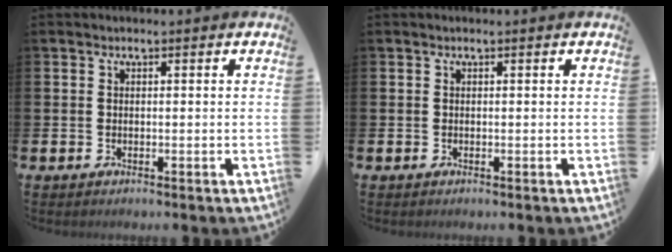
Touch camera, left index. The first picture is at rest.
{"total": 0.0}